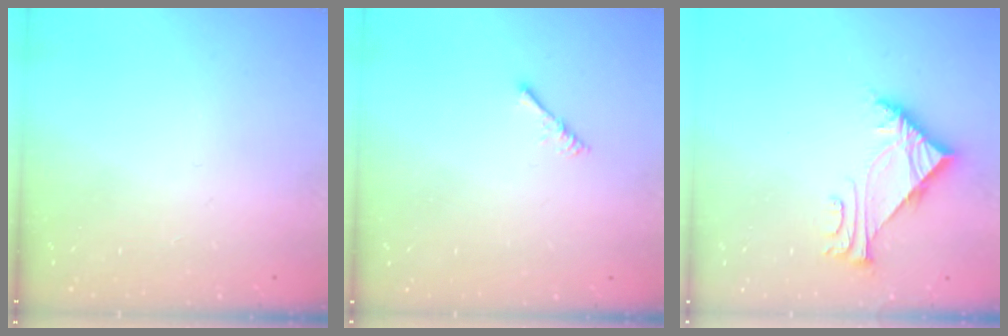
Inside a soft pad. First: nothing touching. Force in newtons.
{"total": 1.7, "press": 1.6, "slide": 0.4}
{"total": 7.0, "press": 7.0, "slide": 0.4}